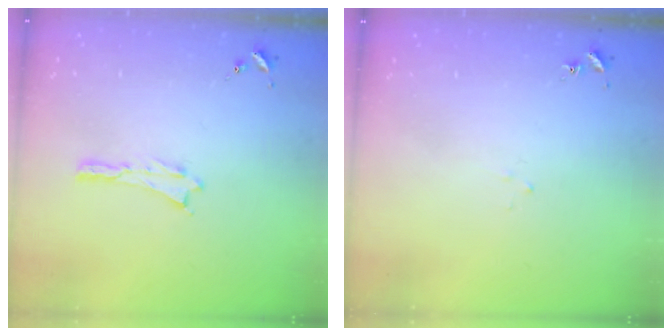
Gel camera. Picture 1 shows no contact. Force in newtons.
{"total": 1.8, "press": 1.8, "slide": 0.1}